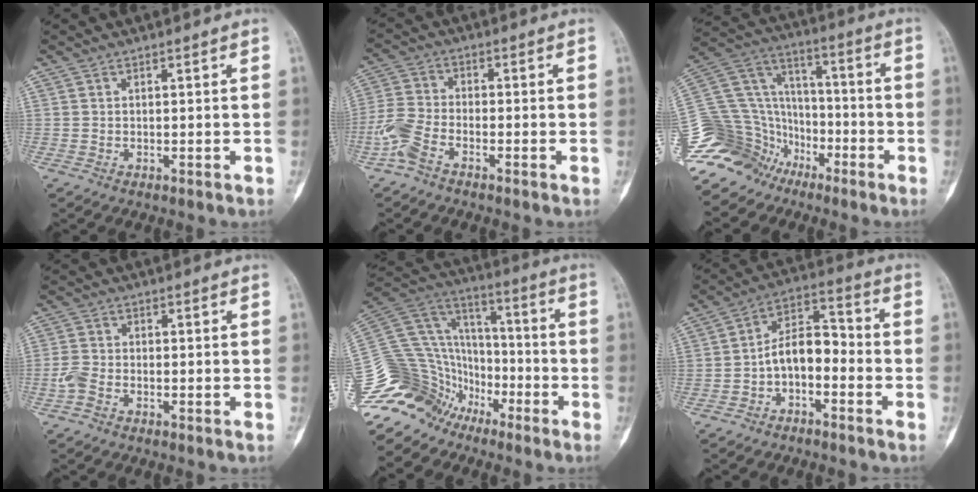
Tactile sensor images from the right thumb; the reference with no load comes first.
{"total": 5.9, "force": [-3.6, 2.8, 3.9], "torque": [-0.094, 0.016, -0.086]}
{"total": 22.1, "force": [-15.1, 14.6, 7.1], "torque": [-0.145, 0.092, -0.277]}
{"total": 2.9, "force": [-1.5, 1.7, 1.8], "torque": [-0.043, 0.008, -0.037]}
{"total": 23.6, "force": [-16.5, 15.1, 7.5], "torque": [-0.161, 0.101, -0.300]}
{"total": 8.2, "force": [-2.8, 4.7, 6.2], "torque": [-0.092, 0.050, -0.060]}